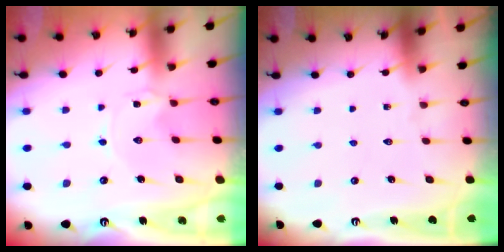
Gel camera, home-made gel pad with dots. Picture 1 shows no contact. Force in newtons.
{"total": 0.0}